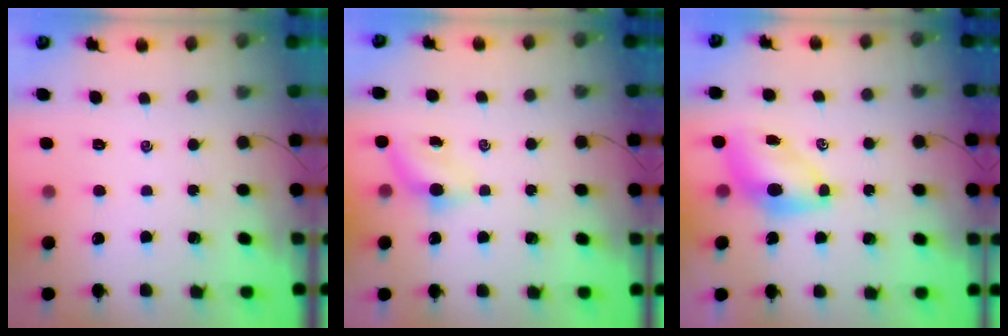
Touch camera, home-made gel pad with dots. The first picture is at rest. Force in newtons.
{"total": 5.8, "press": 5.7, "slide": 0.9}
{"total": 6.5, "press": 6.4, "slide": 1.2}